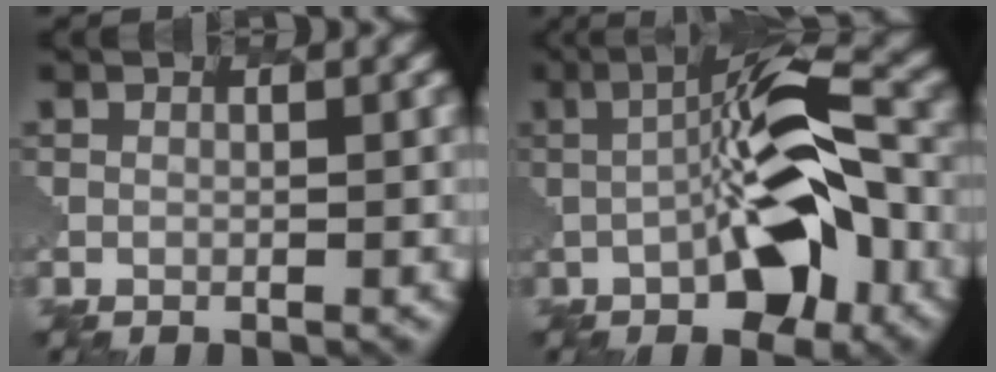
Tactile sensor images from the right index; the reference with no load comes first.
{"total": 8.7, "force": [-2.2, 2.9, 7.9], "torque": [-0.158, 0.006, -0.061]}